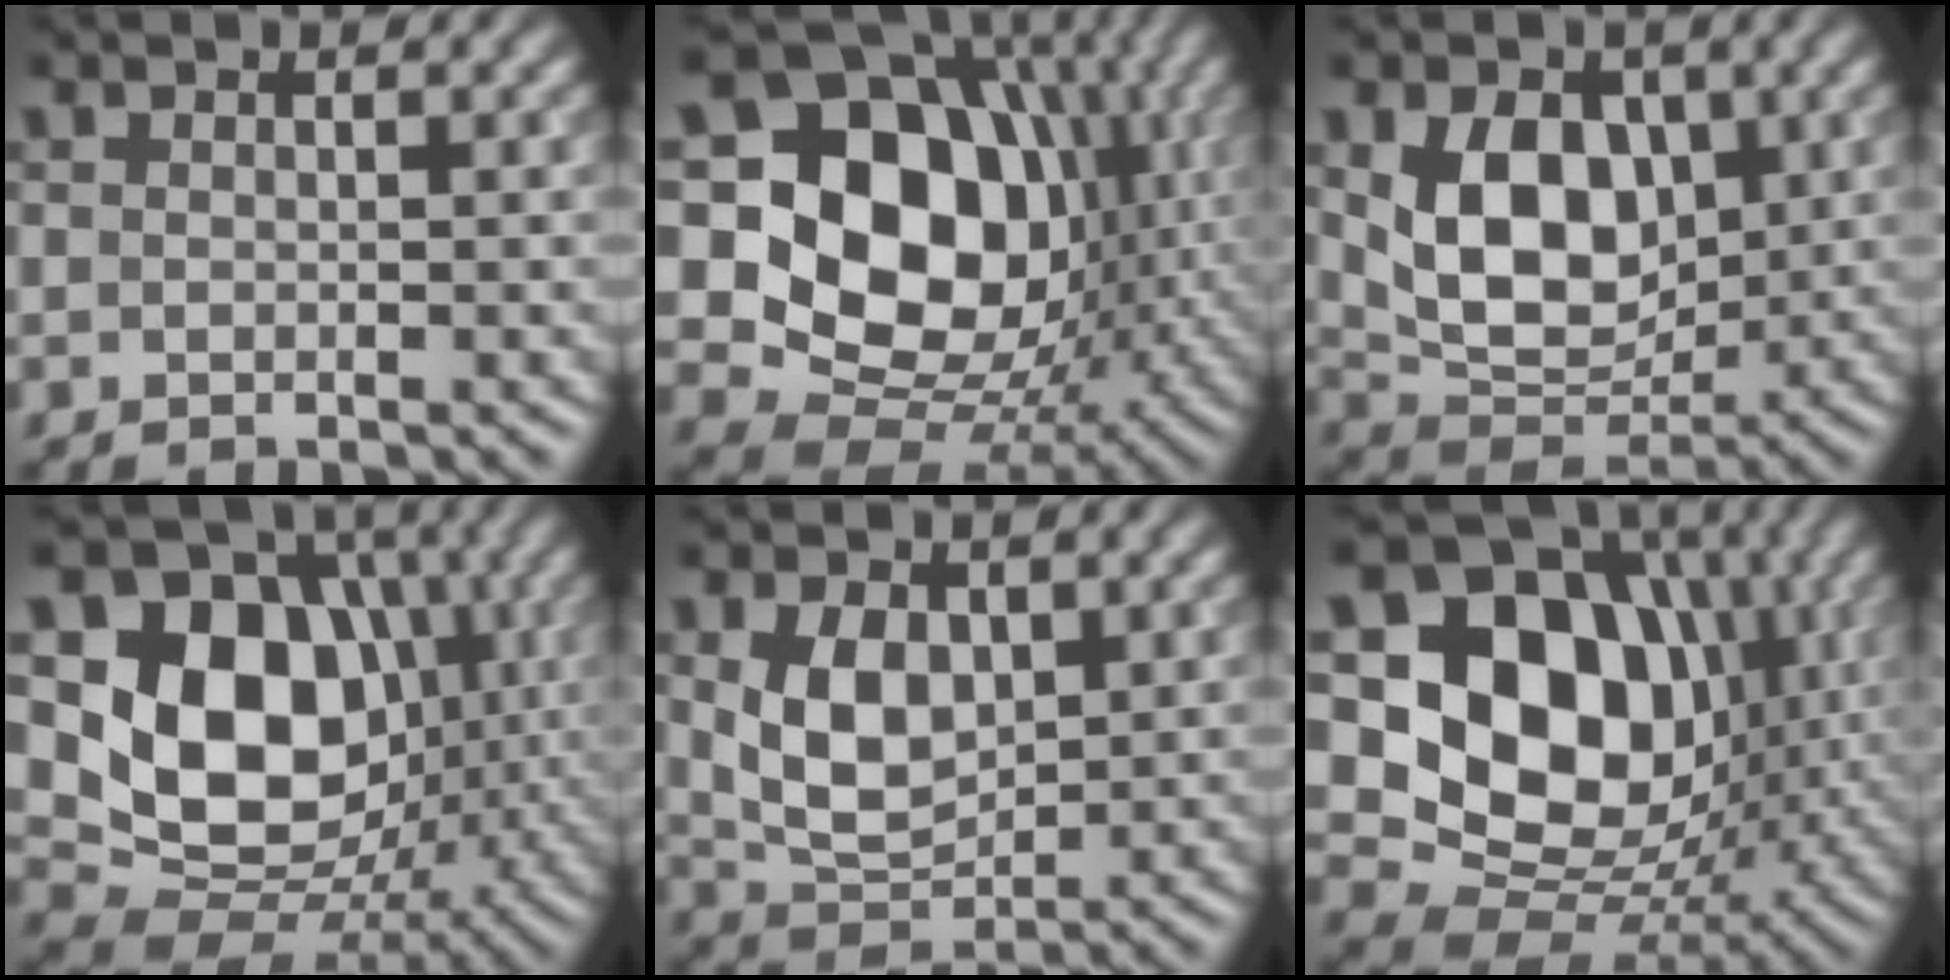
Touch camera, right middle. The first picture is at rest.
{"total": 16.6, "force": [2.3, 12.6, 10.5], "torque": [-0.181, 0.005, 0.036]}
{"total": 7.8, "force": [1.4, 5.4, 5.5], "torque": [-0.099, -0.010, 0.029]}
{"total": 12.2, "force": [1.3, 9.4, 7.6], "torque": [-0.131, -0.010, 0.017]}
{"total": 5.0, "force": [1.0, 3.3, 3.6], "torque": [-0.080, -0.005, 0.025]}
{"total": 14.6, "force": [2.6, 11.2, 9.0], "torque": [-0.145, -0.001, 0.039]}